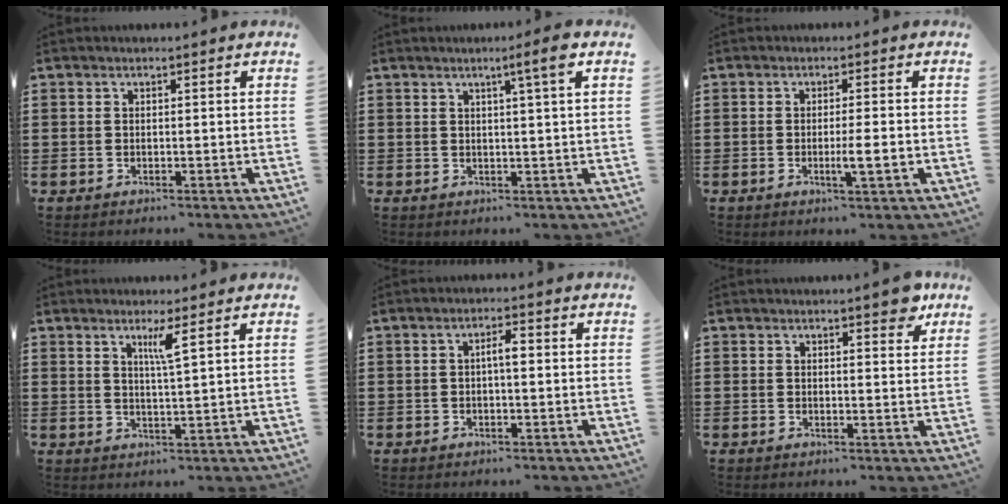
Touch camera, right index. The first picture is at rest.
{"total": 3.9, "force": [1.9, -0.4, 3.4], "torque": [-0.053, -0.009, 0.025]}
{"total": 3.5, "force": [-1.0, 0.2, 3.4], "torque": [-0.056, -0.004, -0.018]}
{"total": 3.1, "force": [1.9, -0.4, 2.5], "torque": [-0.044, -0.010, 0.029]}
{"total": 2.4, "force": [0.0, 0.6, 2.3], "torque": [-0.043, 0.004, -0.003]}
{"total": 3.5, "force": [2.6, 1.1, 1.9], "torque": [-0.020, -0.002, 0.043]}